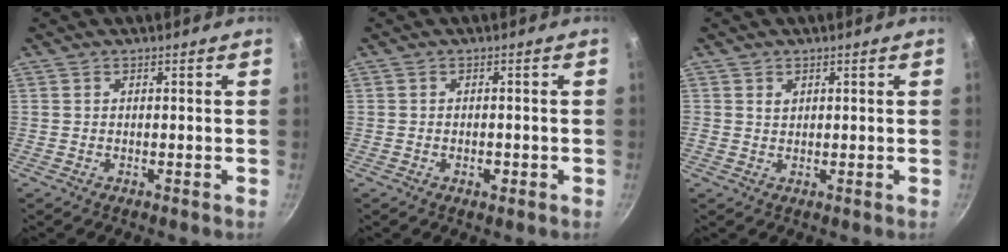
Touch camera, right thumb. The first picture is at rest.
{"total": 1.9, "force": [-0.7, 1.1, 1.3], "torque": [-0.019, 0.004, -0.011]}
{"total": 1.4, "force": [0.6, 1.1, 0.6], "torque": [-0.006, -0.003, 0.010]}